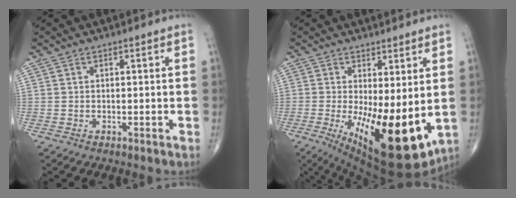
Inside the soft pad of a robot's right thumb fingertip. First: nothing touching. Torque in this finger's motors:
{"motor_torque": [1.59, 3.42, 0.27, -0.18, 0.53]}